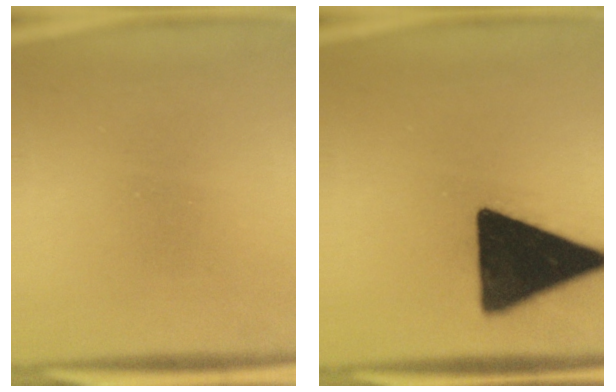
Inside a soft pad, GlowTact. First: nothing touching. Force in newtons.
{"total": 18.8}